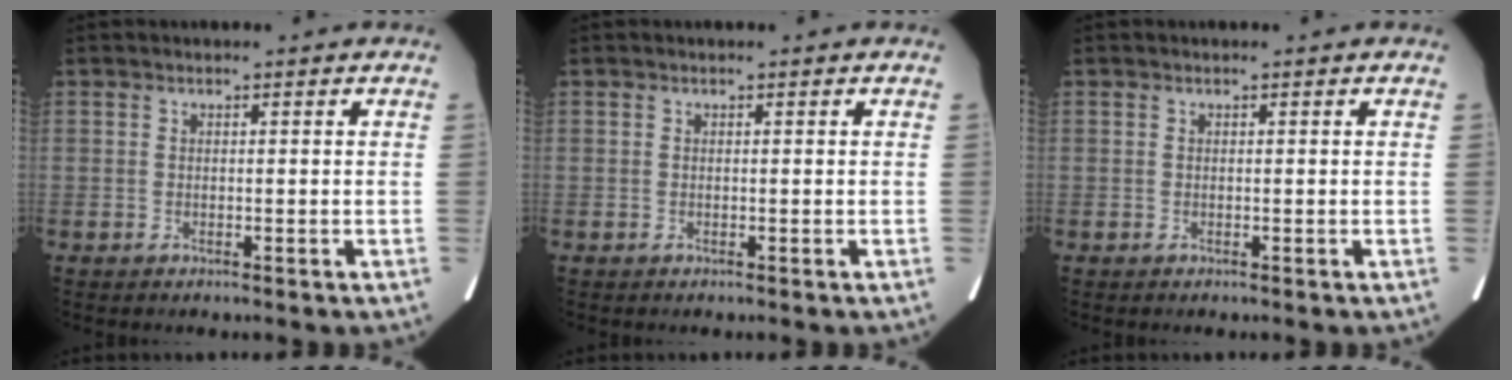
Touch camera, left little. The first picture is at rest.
{"total": 0.0}
{"total": 0.0}